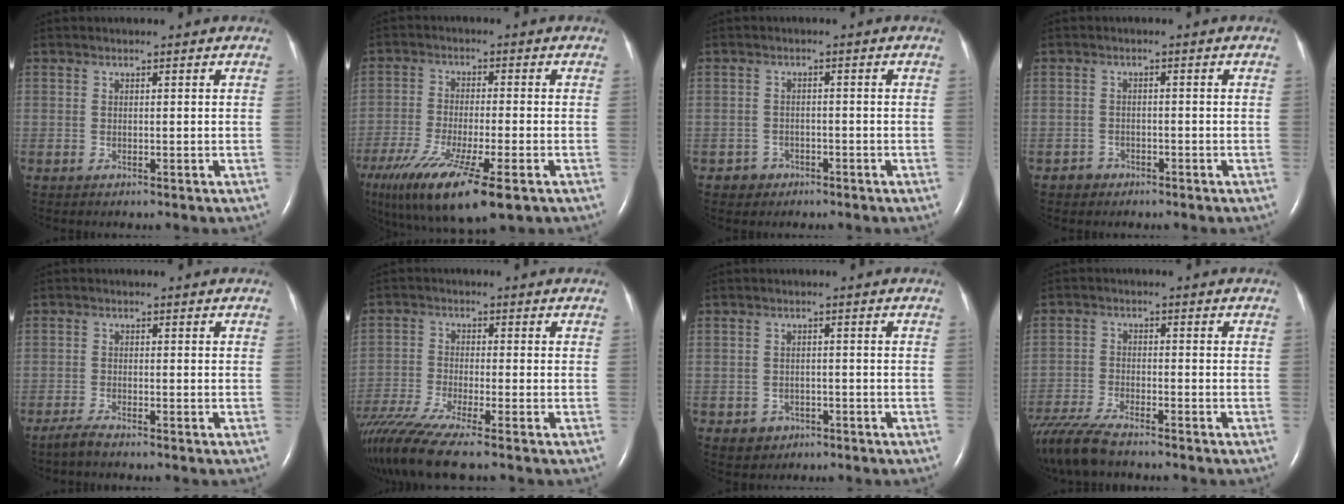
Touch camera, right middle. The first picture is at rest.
{"total": 17.7, "force": [-10.6, 3.6, 13.7], "torque": [-0.259, -0.052, -0.175]}
{"total": 2.3, "force": [-1.4, 1.8, -0.2], "torque": [0.001, 0.011, -0.023]}
{"total": 1.8, "force": [-1.3, 1.3, -0.2], "torque": [-0.001, 0.008, -0.023]}
{"total": 1.9, "force": [-1.7, 0.0, 0.9], "torque": [-0.030, -0.006, -0.036]}
{"total": 10.7, "force": [-8.5, -0.2, 6.5], "torque": [-0.125, -0.030, -0.150]}
{"total": 2.9, "force": [-1.4, 2.5, 0.5], "torque": [-0.005, 0.009, -0.013]}
{"total": 9.7, "force": [-8.3, 1.5, 5.0], "torque": [-0.099, -0.025, -0.148]}